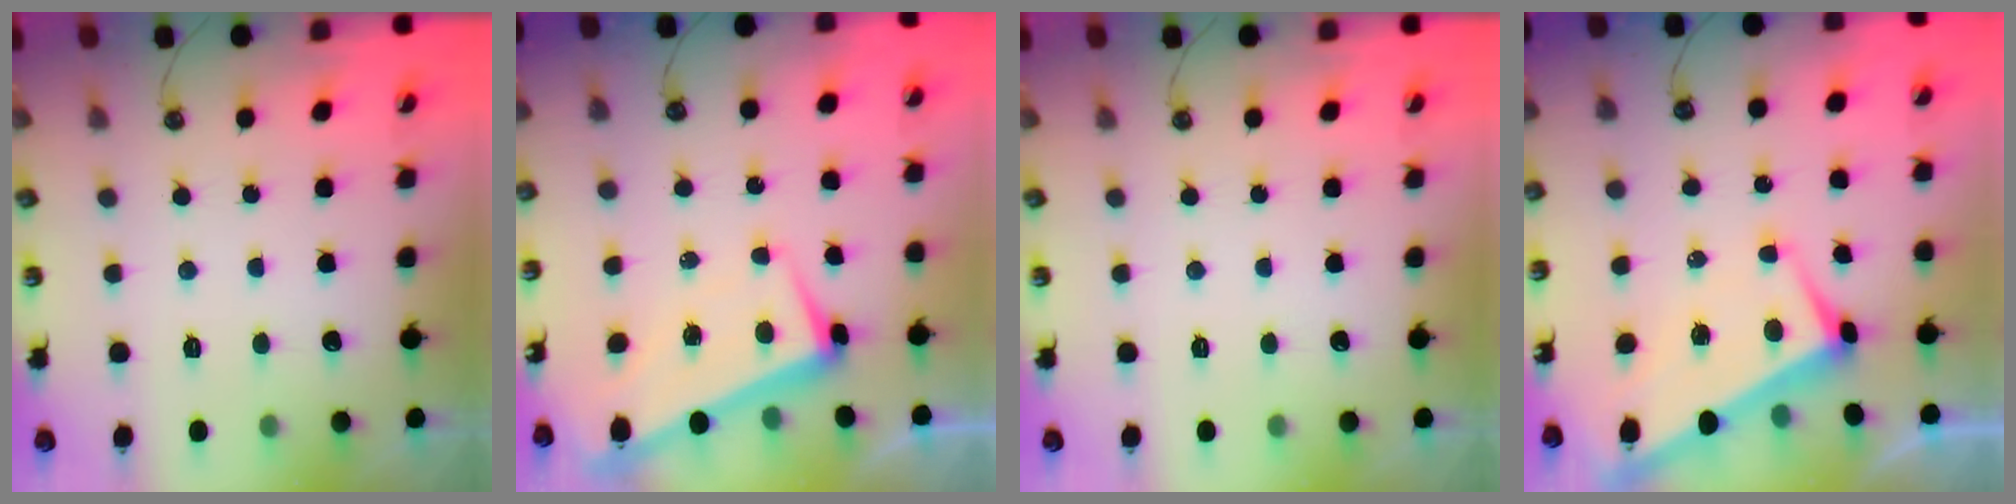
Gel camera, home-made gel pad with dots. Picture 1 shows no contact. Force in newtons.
{"total": 1.8, "press": 0.8, "slide": 1.6}
{"total": 0.0}
{"total": 2.7, "press": 2.5, "slide": 0.9}